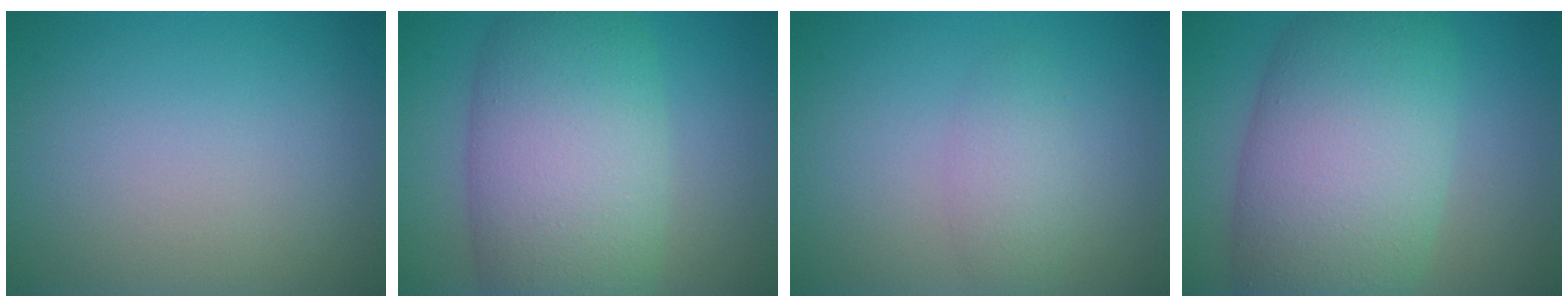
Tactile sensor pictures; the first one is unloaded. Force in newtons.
{"total": 11.0, "press": 11.0, "slide": 0.5}
{"total": 2.1, "press": 2.1, "slide": 0.1}
{"total": 12.2, "press": 12.1, "slide": 0.4}